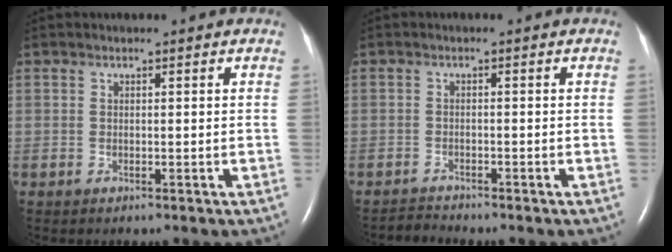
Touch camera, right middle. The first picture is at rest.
{"total": 1.6, "force": [-1.5, -0.3, -0.6], "torque": [0.009, -0.013, -0.027]}